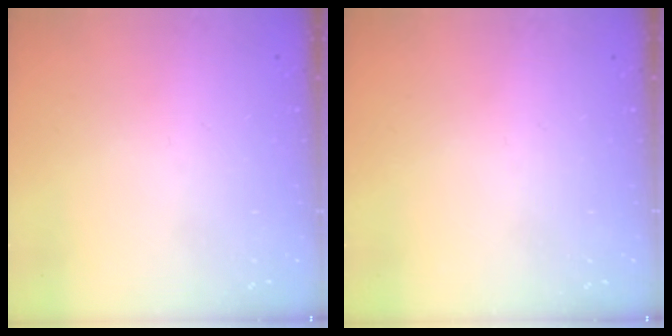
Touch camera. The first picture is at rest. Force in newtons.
{"total": 0.0}